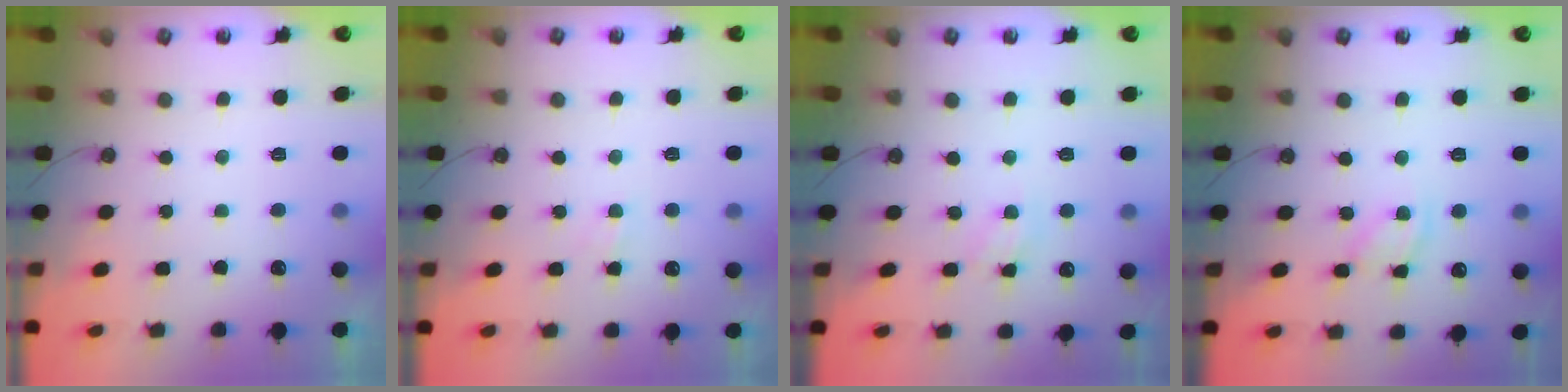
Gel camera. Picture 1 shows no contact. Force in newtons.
{"total": 3.7, "press": 3.7, "slide": 0.4}
{"total": 3.1, "press": 3.0, "slide": 0.5}
{"total": 5.7, "press": 5.7, "slide": 0.4}